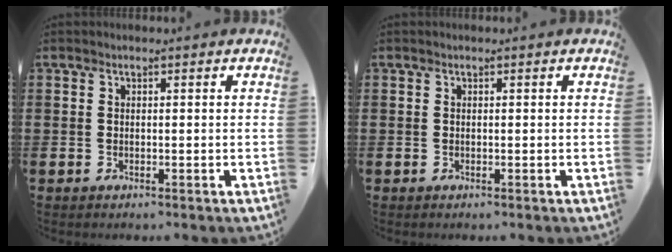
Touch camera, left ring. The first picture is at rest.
{"total": 0.0}